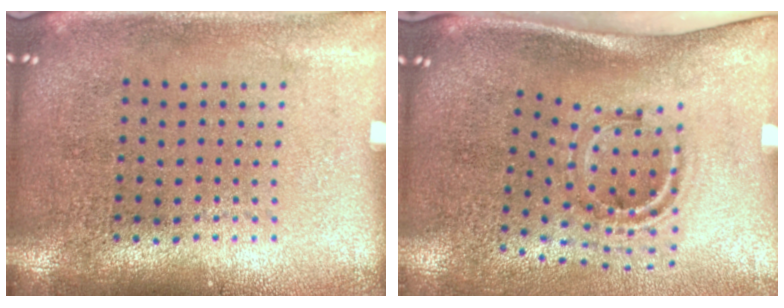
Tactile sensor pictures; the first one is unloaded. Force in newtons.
{"total": 1.4, "press": 1.0, "slide": 1.0}